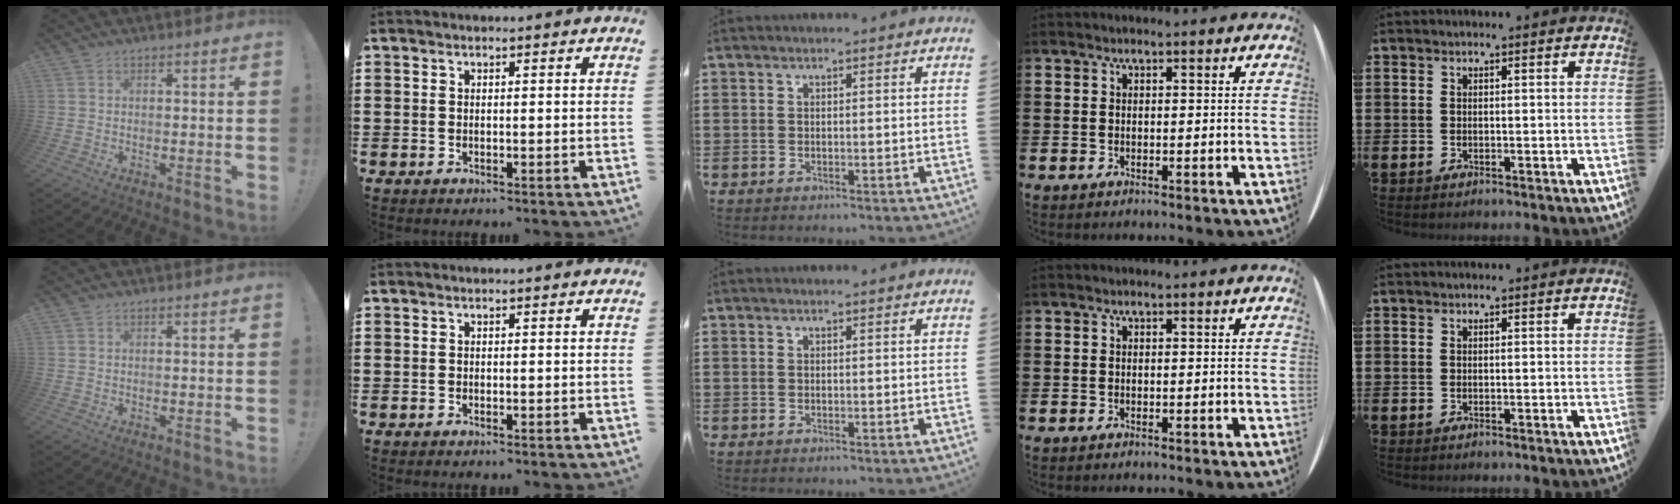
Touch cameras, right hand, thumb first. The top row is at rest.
{}